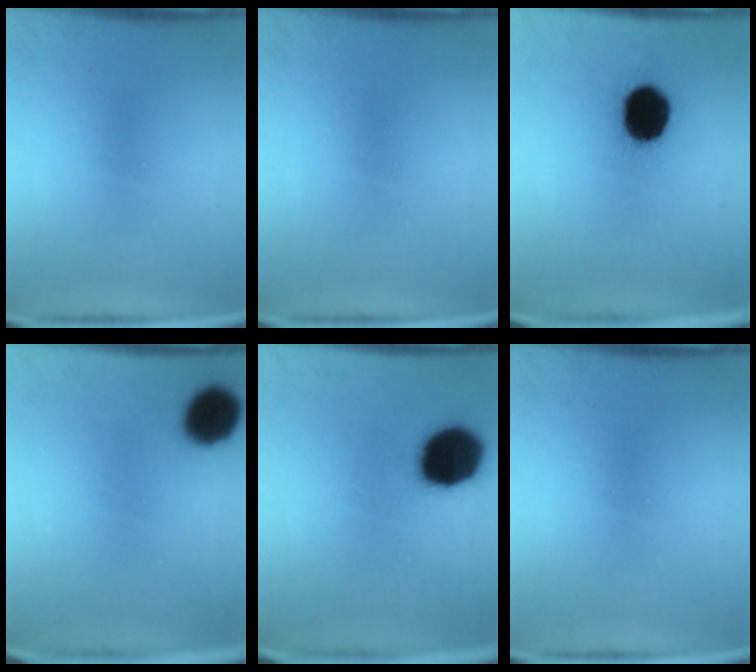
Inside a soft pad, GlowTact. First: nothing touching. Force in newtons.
{"total": 0.0}
{"total": 14.4}
{"total": 11.0}
{"total": 17.1}
{"total": 0.0}